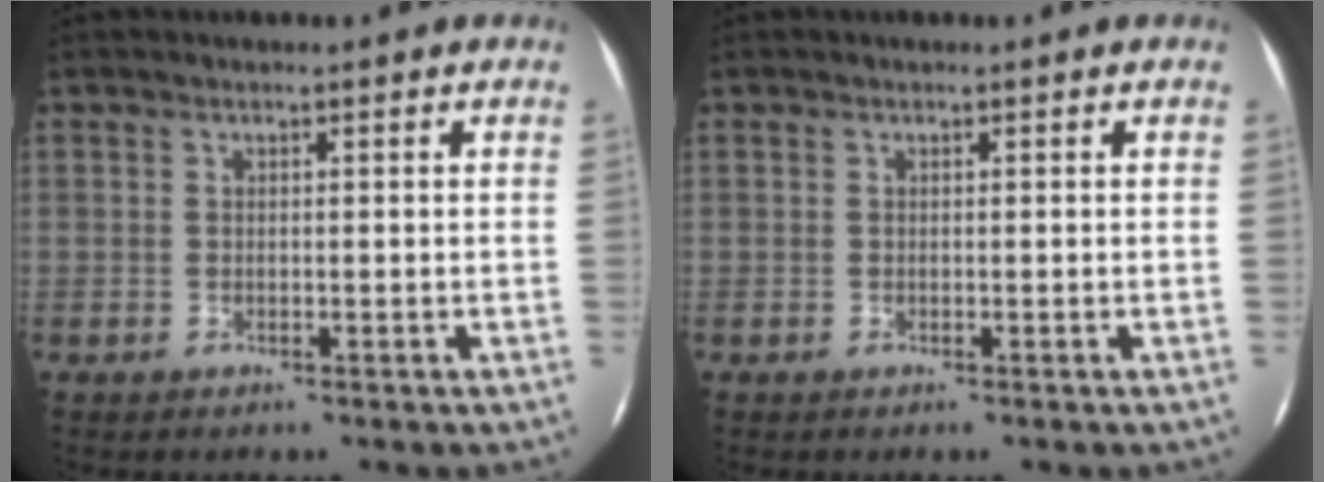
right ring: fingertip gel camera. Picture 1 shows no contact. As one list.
[{"total": 0.0}]